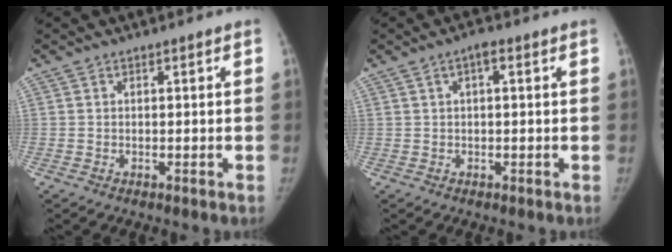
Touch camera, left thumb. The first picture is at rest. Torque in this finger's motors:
{"motor_torque": [-0.37, 0.18, -0.22, 0.39, 0.00]}